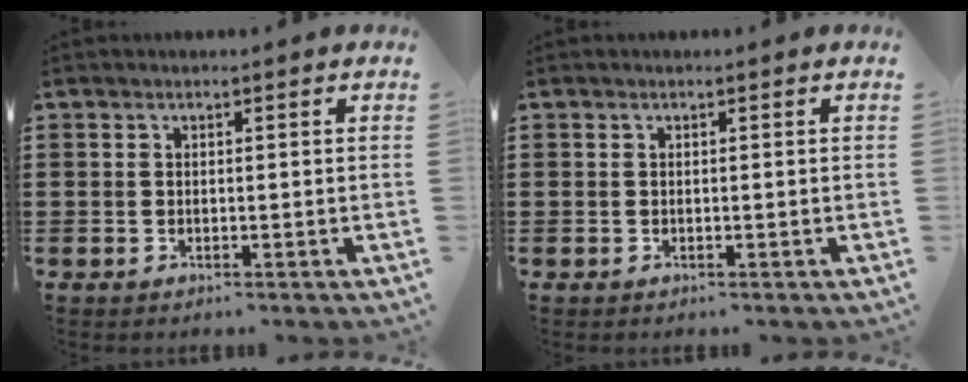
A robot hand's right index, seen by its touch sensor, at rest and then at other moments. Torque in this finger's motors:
{"motor_torque": [-0.12, 0.13, 0.00, 0.00]}